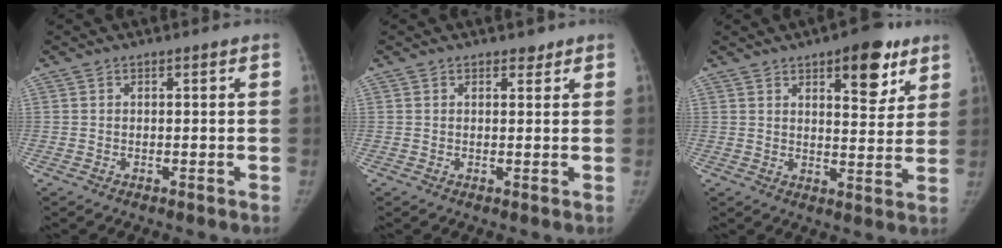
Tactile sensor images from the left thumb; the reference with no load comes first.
{"total": 1.2, "force": [1.0, 0.8, 0.1], "torque": [0.010, -0.007, 0.010]}
{"total": 11.2, "force": [6.4, 4.8, 7.9], "torque": [-0.068, -0.029, 0.086]}